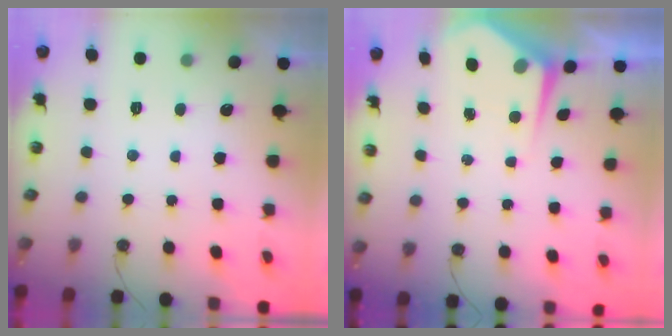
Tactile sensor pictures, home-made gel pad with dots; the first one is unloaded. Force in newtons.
{"total": 4.8, "press": 4.8, "slide": 0.4}